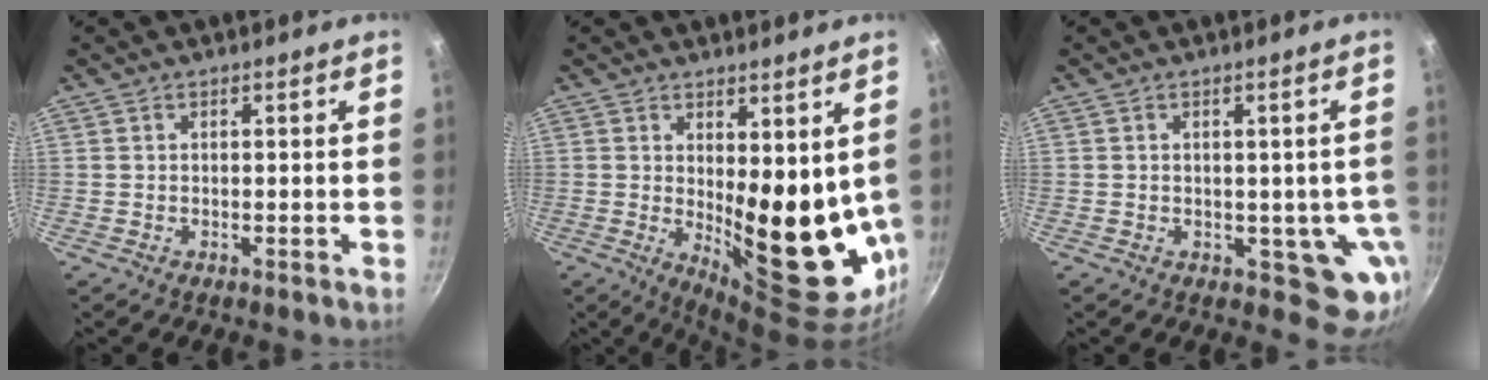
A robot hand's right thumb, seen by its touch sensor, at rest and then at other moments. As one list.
[{"total": 15.3, "force": [2.2, 6.3, 13.8], "torque": [-0.155, -0.052, 0.047]}, {"total": 7.0, "force": [-1.0, 4.6, 5.1], "torque": [-0.029, 0.000, -0.008]}]